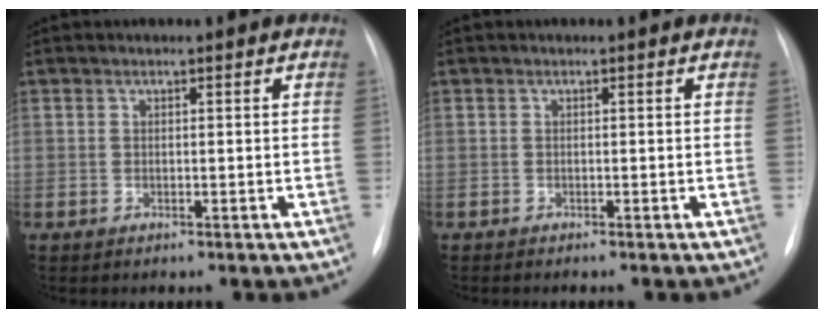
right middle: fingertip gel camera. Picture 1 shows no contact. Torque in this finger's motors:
{"motor_torque": [0.20, -0.25, -0.05, 0.01]}